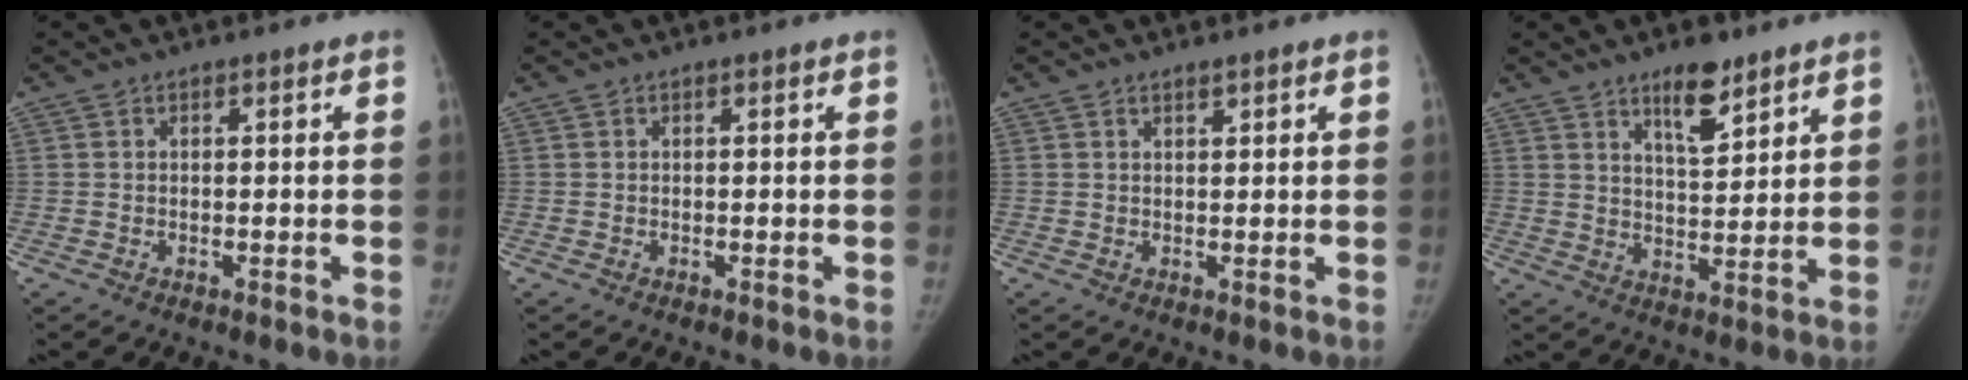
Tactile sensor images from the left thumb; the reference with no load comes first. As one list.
[{"total": 0.0}, {"total": 1.0, "force": [0.9, 0.2, 0.4], "torque": [-0.004, -0.006, 0.016]}, {"total": 8.0, "force": [5.6, 2.8, 5.1], "torque": [-0.061, -0.040, 0.092]}]